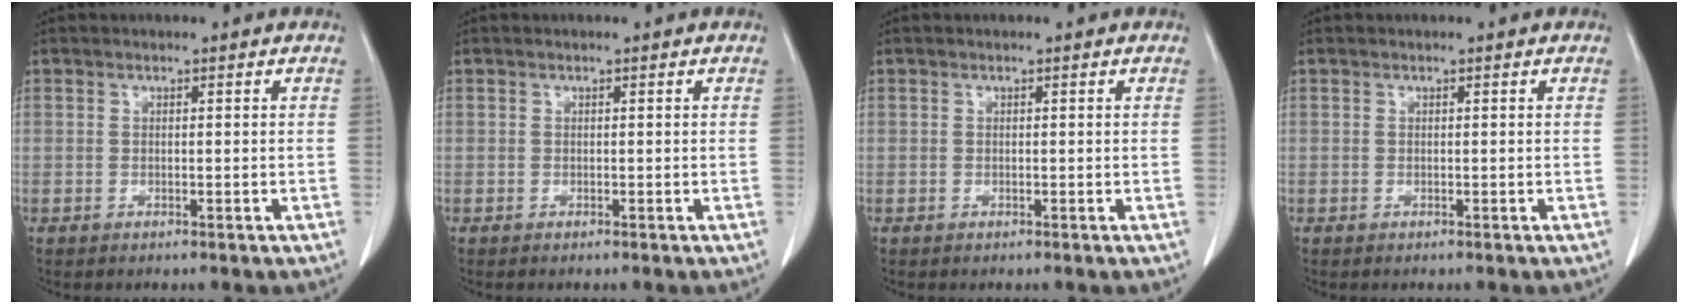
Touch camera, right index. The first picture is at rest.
{"total": 0.0}
{"total": 0.0}
{"total": 0.0}